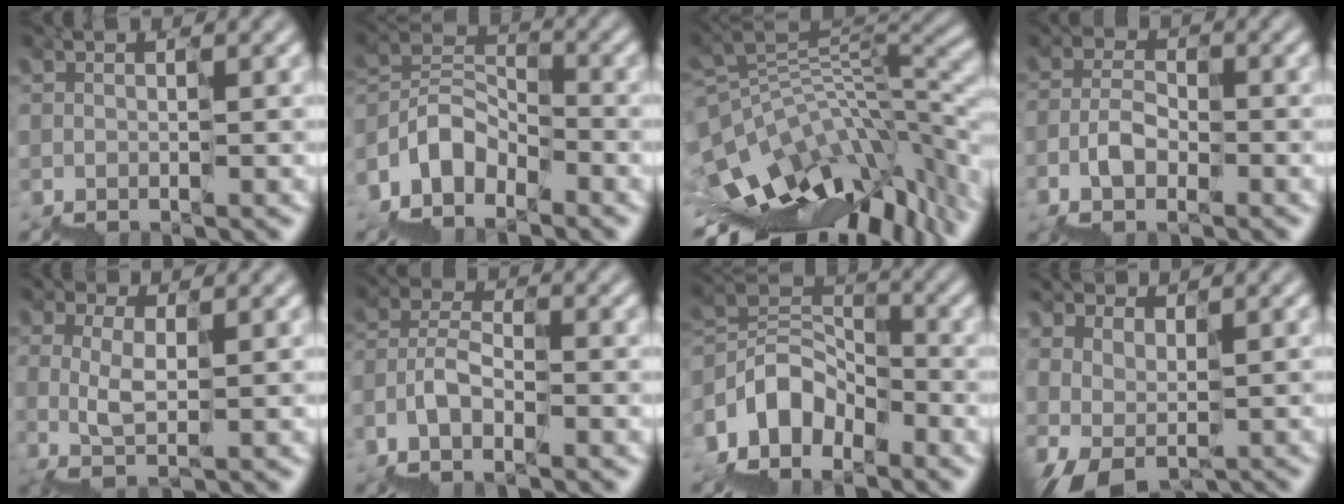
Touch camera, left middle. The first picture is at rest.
{"total": 5.4, "force": [-4.0, 3.1, 1.9], "torque": [-0.034, 0.017, -0.075]}
{"total": 10.8, "force": [-3.5, 5.7, 8.5], "torque": [-0.156, 0.012, -0.032]}
{"total": 2.2, "force": [-1.5, 1.4, 0.9], "torque": [-0.019, 0.014, -0.026]}
{"total": 1.4, "force": [1.0, 0.5, 1.0], "torque": [-0.026, 0.004, 0.028]}
{"total": 3.7, "force": [-2.8, 1.7, 1.6], "torque": [-0.035, 0.015, -0.050]}
{"total": 6.0, "force": [-4.1, 3.7, 2.3], "torque": [-0.039, 0.020, -0.077]}
{"total": 2.2, "force": [0.4, 1.3, 1.7], "torque": [-0.037, 0.007, 0.025]}